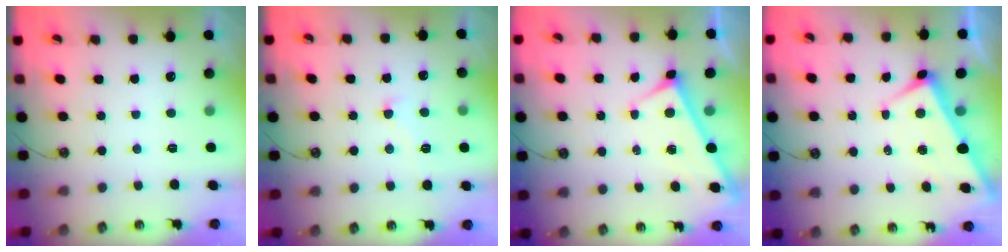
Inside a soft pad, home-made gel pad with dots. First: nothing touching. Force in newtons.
{"total": 1.7, "press": 1.4, "slide": 0.8}
{"total": 3.0, "press": 3.0, "slide": 0.3}
{"total": 2.8, "press": 2.7, "slide": 0.6}